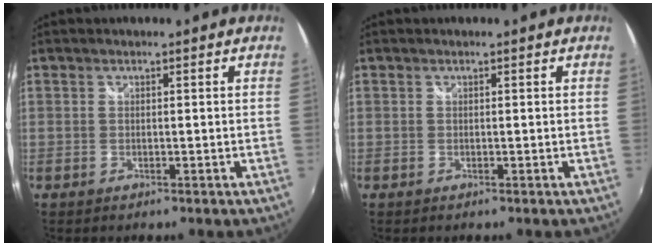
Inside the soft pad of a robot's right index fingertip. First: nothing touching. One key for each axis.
{"total": 0.0}